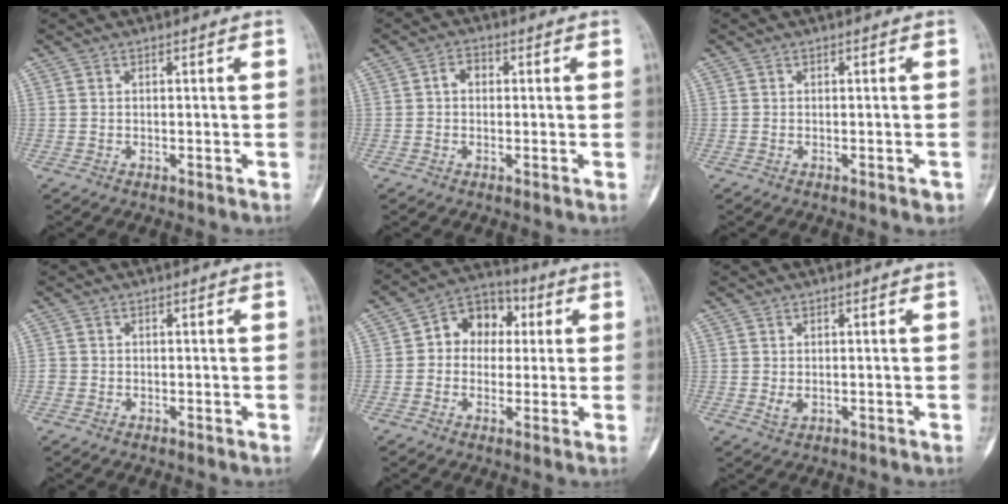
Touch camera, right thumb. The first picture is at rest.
{"total": 2.6, "force": [0.2, 2.0, 1.6], "torque": [-0.019, 0.011, -0.001]}
{"total": 1.2, "force": [-0.6, 0.5, 1.0], "torque": [-0.009, 0.001, -0.005]}
{"total": 0.9, "force": [-0.3, 0.9, 0.2], "torque": [0.000, 0.004, -0.008]}
{"total": 10.2, "force": [1.7, 8.2, 5.8], "torque": [-0.045, 0.019, 0.014]}
{"total": 1.5, "force": [0.0, 1.0, 1.1], "torque": [-0.019, -0.002, 0.004]}